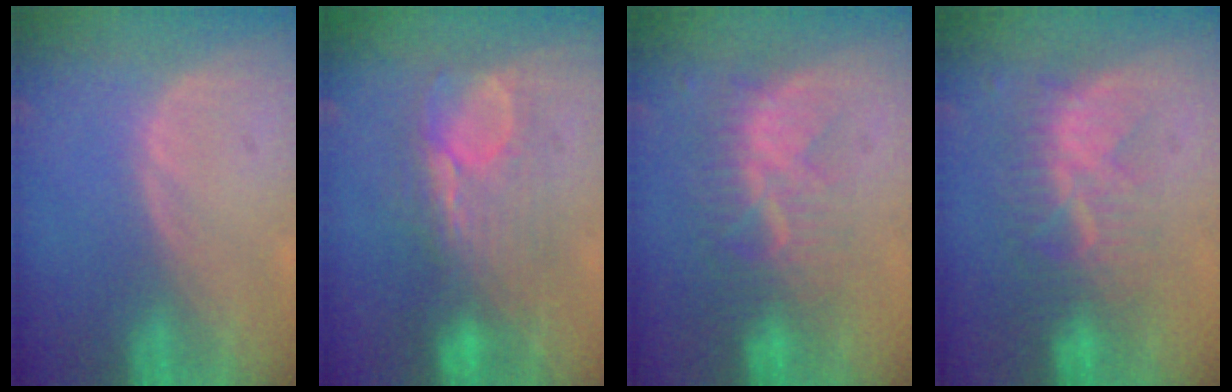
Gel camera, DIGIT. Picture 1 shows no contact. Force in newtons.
{"total": 7.9, "press": 7.8, "slide": 1.2}
{"total": 8.5, "press": 7.6, "slide": 3.8}
{"total": 8.5, "press": 7.6, "slide": 3.8}